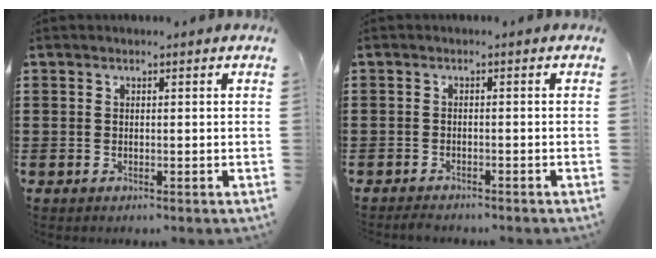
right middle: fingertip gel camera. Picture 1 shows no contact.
{"total": 1.3, "force": [-1.2, 0.2, 0.1], "torque": [-0.006, 0.000, -0.026]}